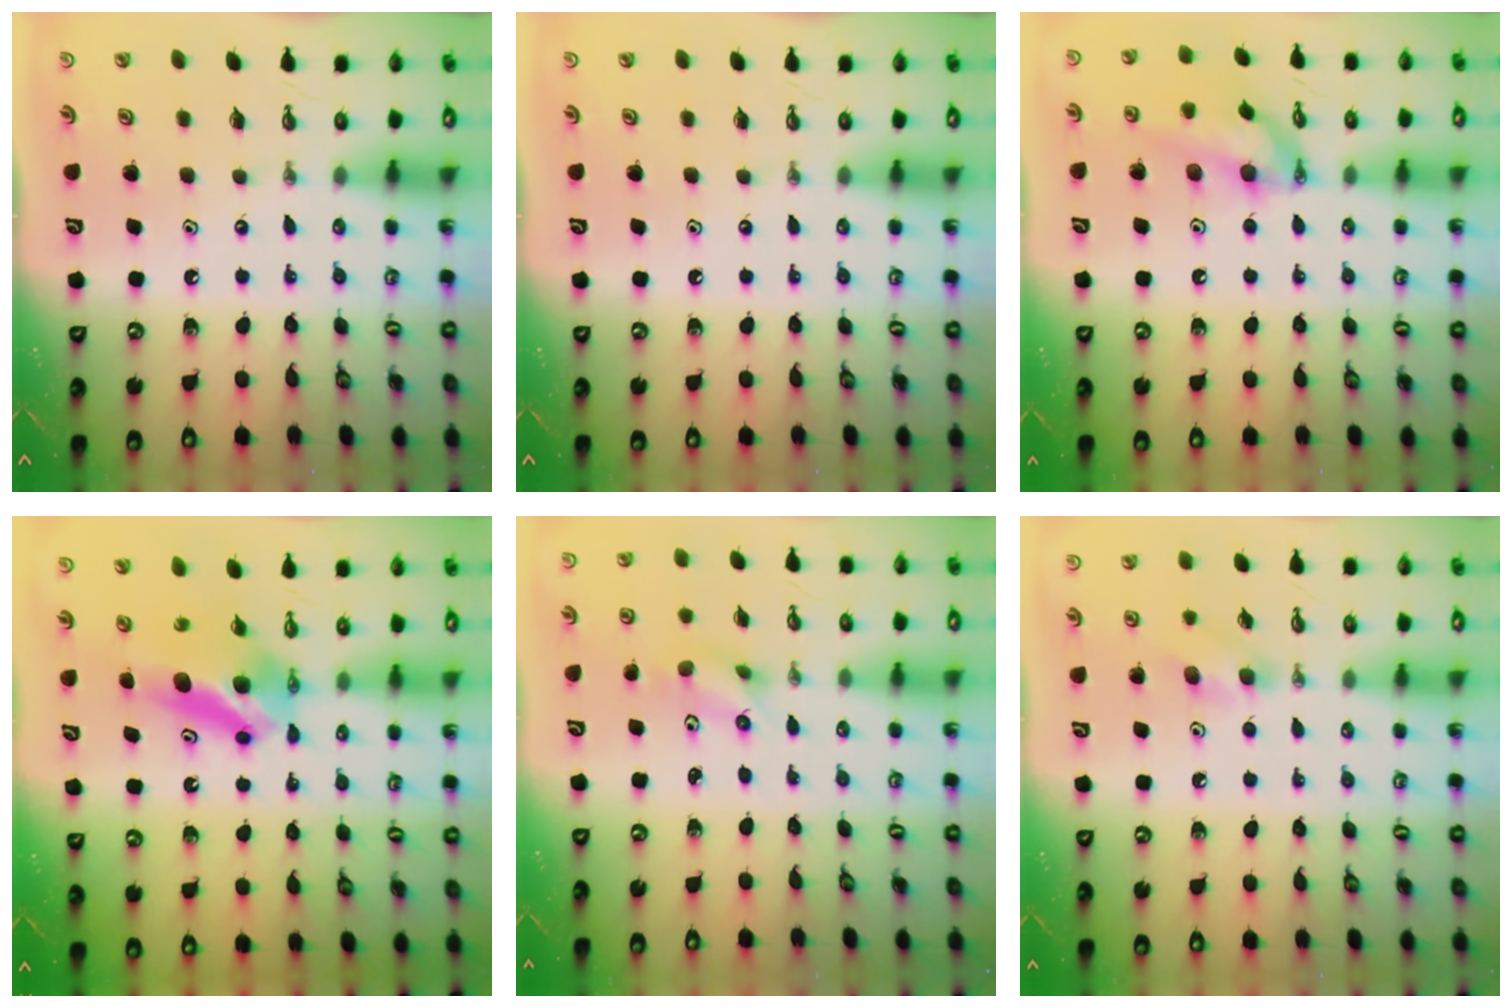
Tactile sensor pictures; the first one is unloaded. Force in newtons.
{"total": 0.0}
{"total": 13.3, "press": 13.2, "slide": 1.6}
{"total": 9.6, "press": 5.5, "slide": 7.9}
{"total": 2.6, "press": 2.4, "slide": 1.0}
{"total": 6.8, "press": 6.7, "slide": 1.2}